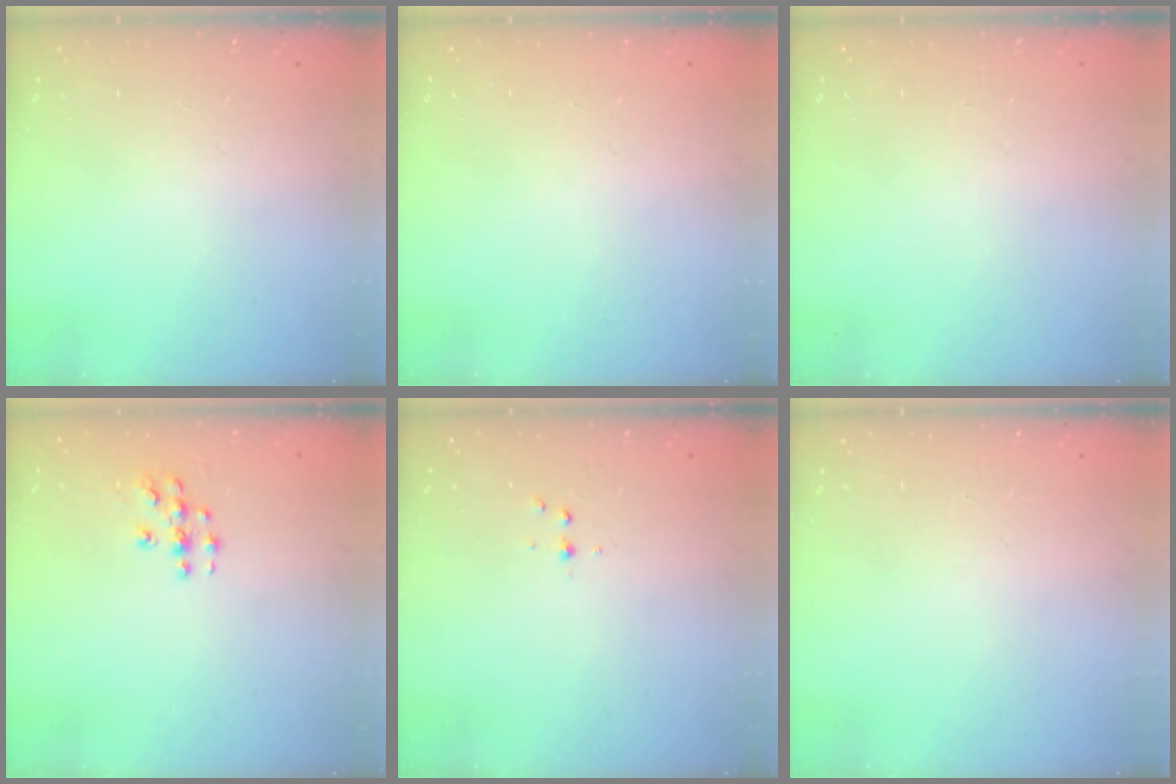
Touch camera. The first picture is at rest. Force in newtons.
{"total": 0.0}
{"total": 0.0}
{"total": 5.4, "press": 5.4, "slide": 0.5}
{"total": 3.2, "press": 3.1, "slide": 0.4}
{"total": 0.0}